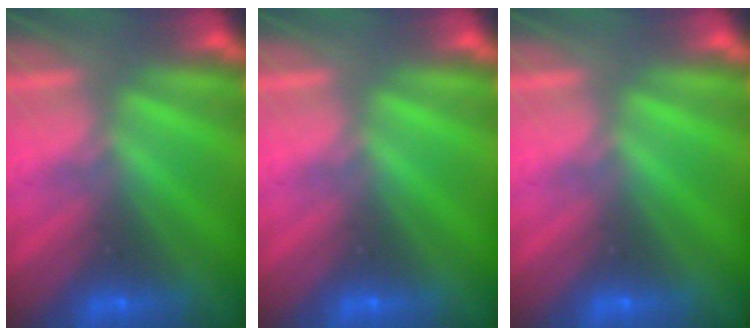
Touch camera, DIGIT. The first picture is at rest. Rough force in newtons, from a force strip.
{"total": 0.0}
{"total": 0.0}